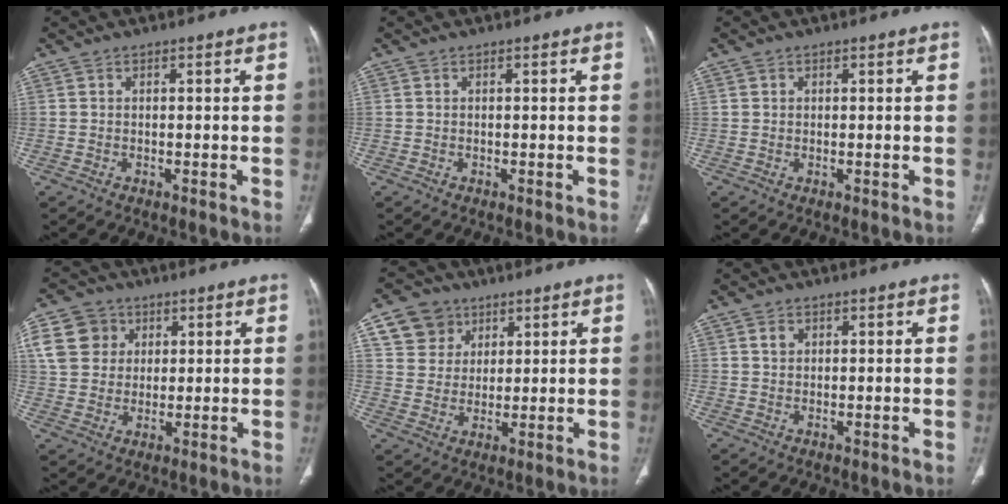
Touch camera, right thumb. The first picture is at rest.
{"total": 0.0}
{"total": 0.5, "force": [0.3, 0.5, 0.1], "torque": [0.005, 0.001, 0.004]}
{"total": 10.7, "force": [3.7, 9.1, 4.3], "torque": [-0.063, 0.004, 0.067]}
{"total": 8.7, "force": [4.3, 7.3, 2.0], "torque": [-0.009, -0.013, 0.081]}
{"total": 1.8, "force": [0.8, 1.4, 0.9], "torque": [-0.007, -0.002, 0.014]}